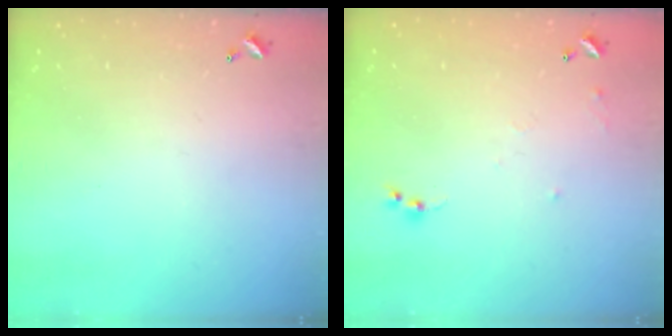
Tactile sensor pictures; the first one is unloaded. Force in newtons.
{"total": 6.6, "press": 6.6, "slide": 0.6}